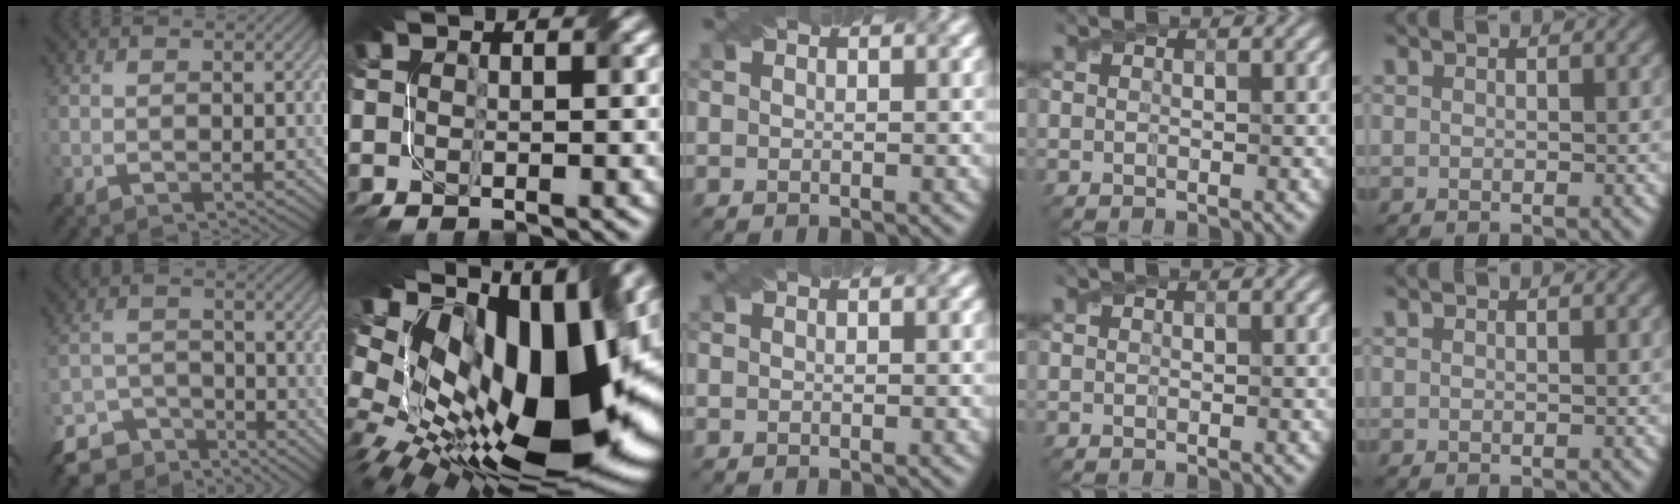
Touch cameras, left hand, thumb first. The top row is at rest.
{"thumb": {"total": 8.2, "force": [-6.8, 3.7, 2.8], "torque": [-0.058, -0.014, -0.123]}, "index": {"total": 21.0, "force": [3.2, 10.6, 17.8], "torque": [-0.333, -0.025, 0.060]}}